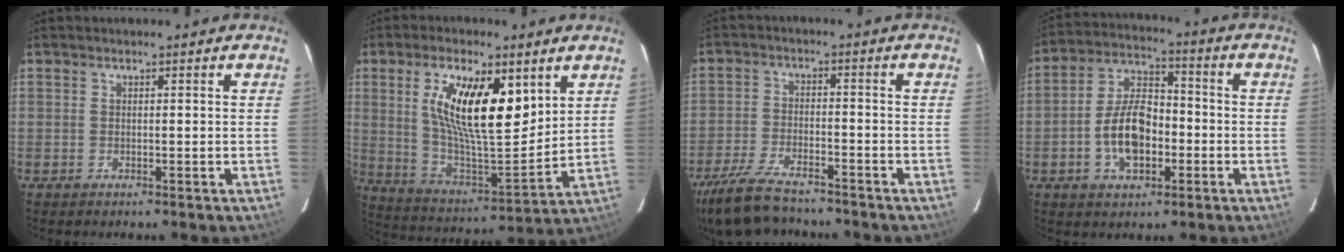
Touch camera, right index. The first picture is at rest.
{"total": 18.3, "force": [7.1, 6.6, 15.5], "torque": [-0.279, -0.001, 0.132]}
{"total": 13.8, "force": [-11.5, 4.3, 6.3], "torque": [-0.155, -0.017, -0.205]}
{"total": 11.3, "force": [-3.2, 6.5, 8.6], "torque": [-0.171, 0.019, -0.052]}